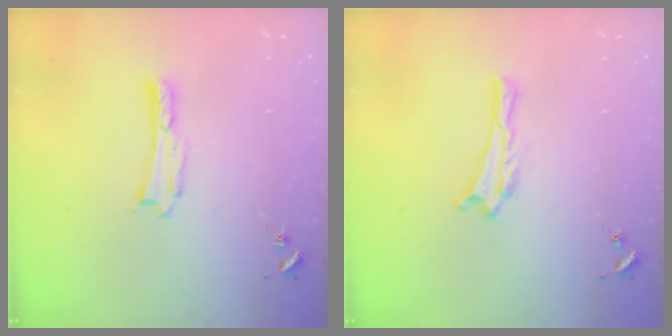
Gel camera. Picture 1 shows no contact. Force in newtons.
{"total": 0.0}